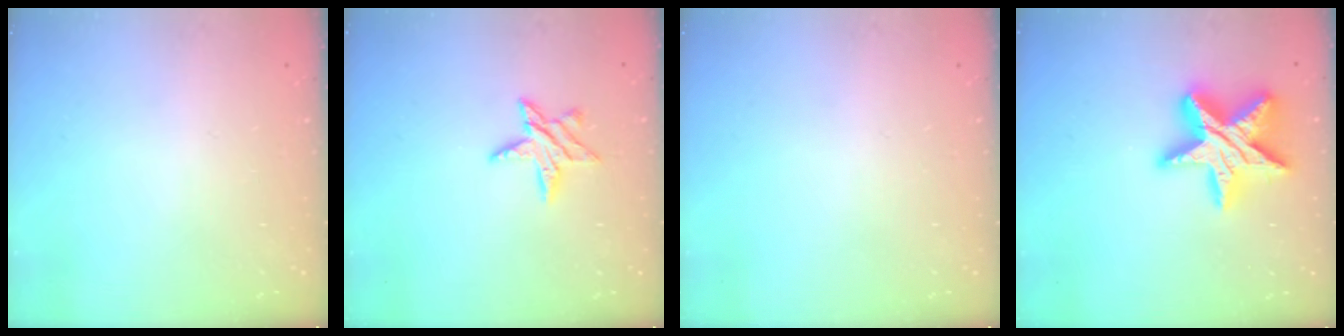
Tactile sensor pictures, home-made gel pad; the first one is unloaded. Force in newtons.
{"total": 7.6, "press": 7.6, "slide": 0.3}
{"total": 0.0}
{"total": 19.7, "press": 19.7, "slide": 1.7}